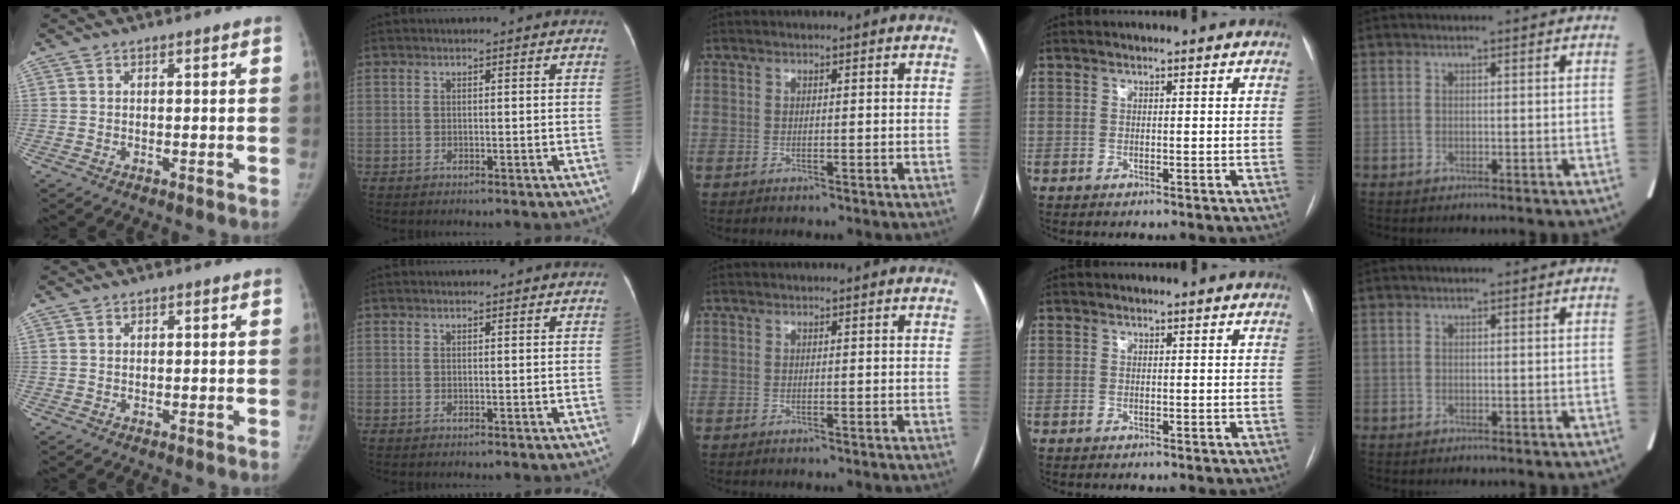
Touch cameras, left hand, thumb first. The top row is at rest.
{"thumb": {"total": 1.1, "force": [0.3, 0.9, 0.5], "torque": [-0.002, 0.001, 0.005]}, "index": {"total": 2.1, "force": [1.9, 0.0, 0.8], "torque": [-0.009, 0.005, 0.023]}}